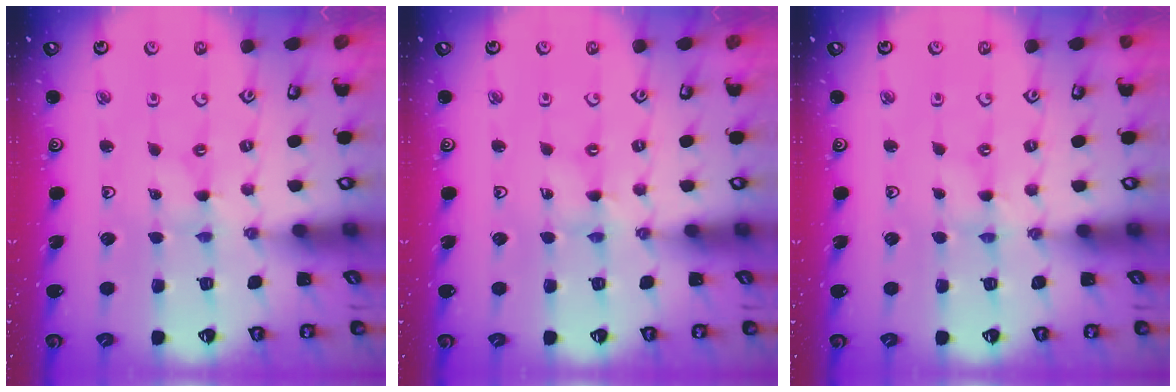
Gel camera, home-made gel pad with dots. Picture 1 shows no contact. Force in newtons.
{"total": 0.7, "press": 0.7, "slide": 0.2}
{"total": 0.6, "press": 0.6, "slide": 0.2}